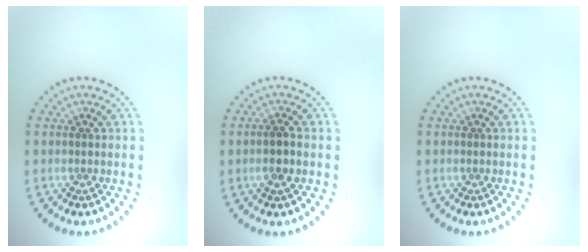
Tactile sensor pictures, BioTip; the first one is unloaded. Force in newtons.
{"total": 1.5, "press": 1.4, "slide": 0.6}
{"total": 0.0}